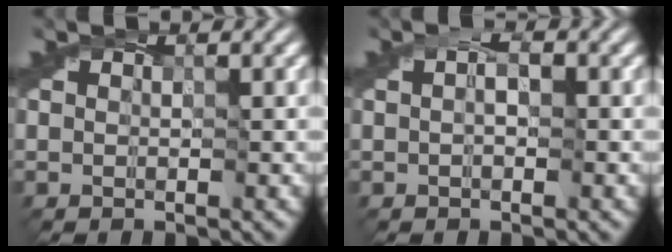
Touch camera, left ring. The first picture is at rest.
{"total": 1.1, "force": [0.1, 0.4, 1.1], "torque": [-0.017, 0.004, 0.001]}